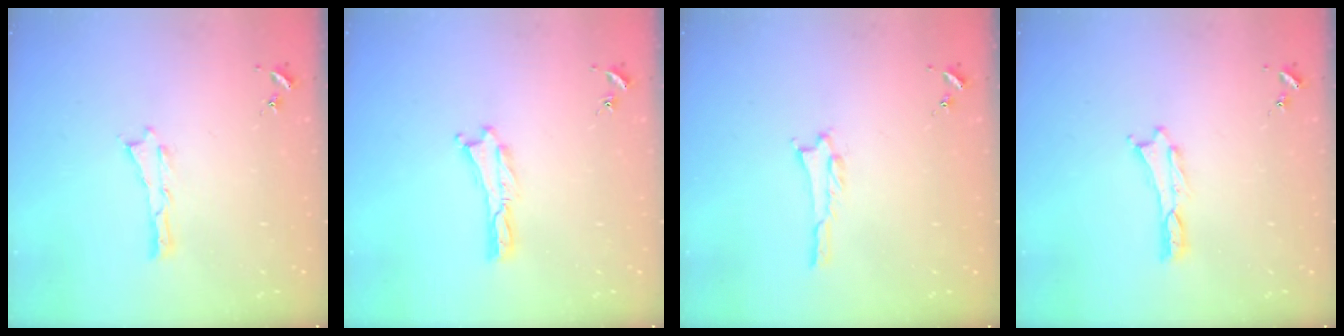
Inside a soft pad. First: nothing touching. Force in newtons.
{"total": 0.0}
{"total": 1.0, "press": 1.0, "slide": 0.2}
{"total": 0.0}